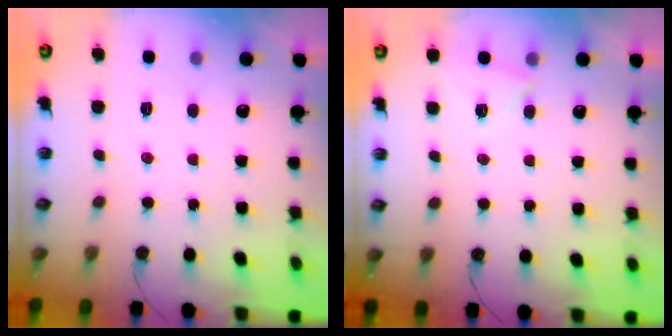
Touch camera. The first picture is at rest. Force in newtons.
{"total": 4.0, "press": 3.3, "slide": 2.3}